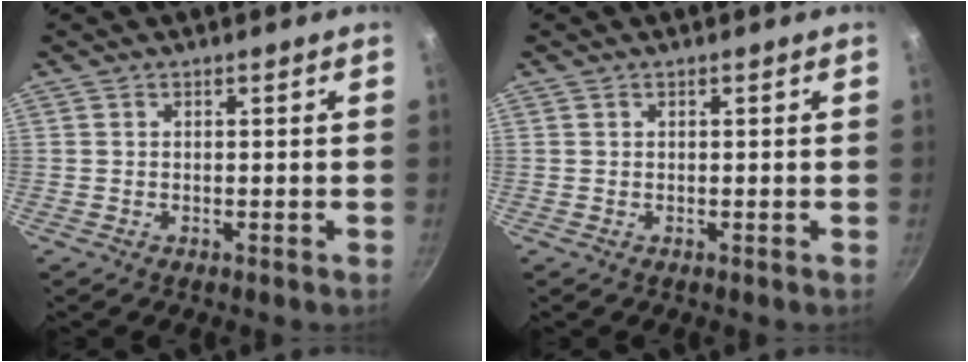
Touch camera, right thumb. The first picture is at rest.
{"total": 0.0}